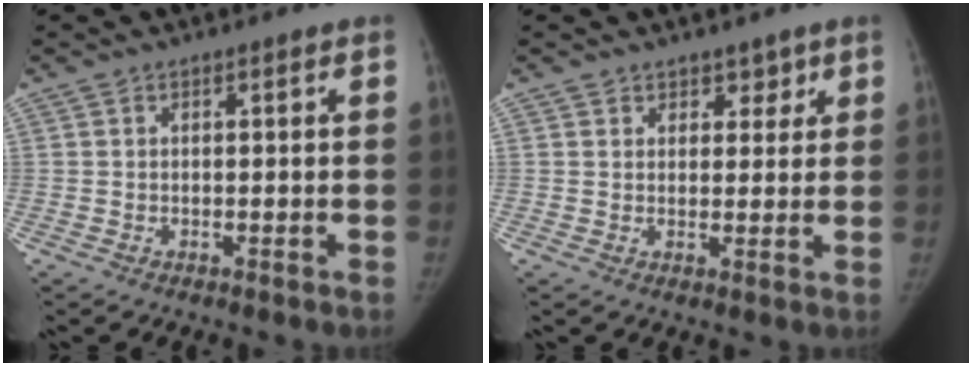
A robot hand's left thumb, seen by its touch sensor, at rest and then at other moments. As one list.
[{"total": 3.3, "force": [2.2, 2.3, 0.6], "torque": [0.027, -0.012, 0.027]}]